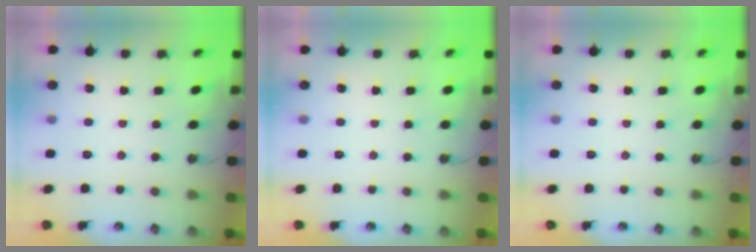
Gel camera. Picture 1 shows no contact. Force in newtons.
{"total": 0.0}
{"total": 0.0}